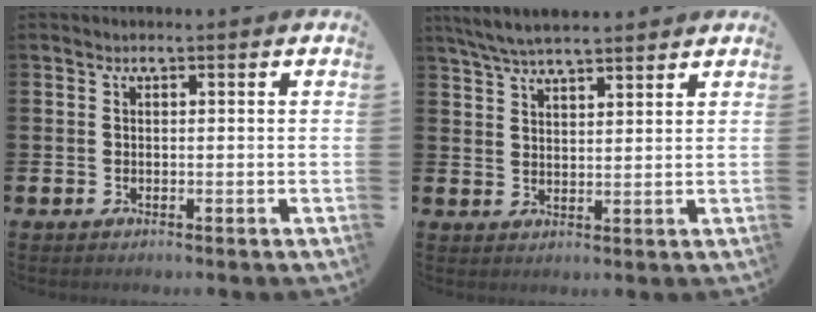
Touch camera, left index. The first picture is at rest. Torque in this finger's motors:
{"motor_torque": [1.03, -1.11, 0.71, 0.21]}